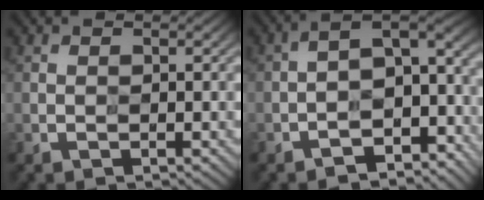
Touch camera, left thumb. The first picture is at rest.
{"total": 8.5, "force": [-4.5, 4.6, 5.6], "torque": [-0.071, -0.010, -0.074]}